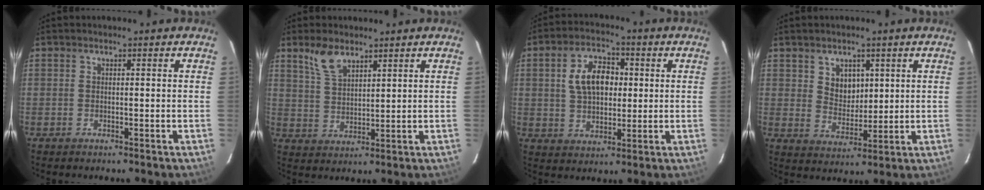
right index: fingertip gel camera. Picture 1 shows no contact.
{"total": 6.1, "force": [4.3, 2.6, 3.3], "torque": [-0.064, 0.006, 0.091]}
{"total": 9.7, "force": [1.7, 6.2, 7.2], "torque": [-0.136, 0.022, 0.035]}
{"total": 5.6, "force": [2.3, 4.4, 2.6], "torque": [-0.039, 0.003, 0.050]}